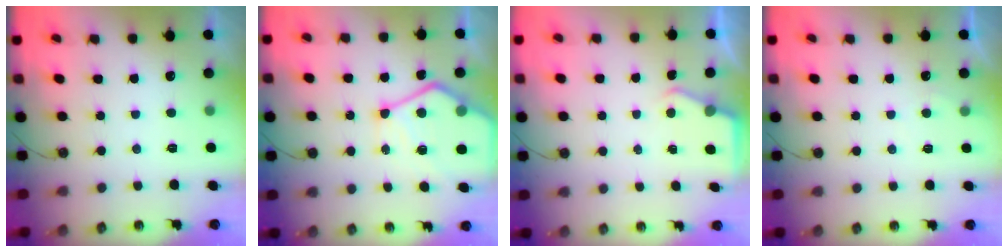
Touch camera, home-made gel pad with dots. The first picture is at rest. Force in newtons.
{"total": 15.8, "press": 15.7, "slide": 1.6}
{"total": 3.6, "press": 3.6, "slide": 0.5}
{"total": 2.3, "press": 2.2, "slide": 0.3}